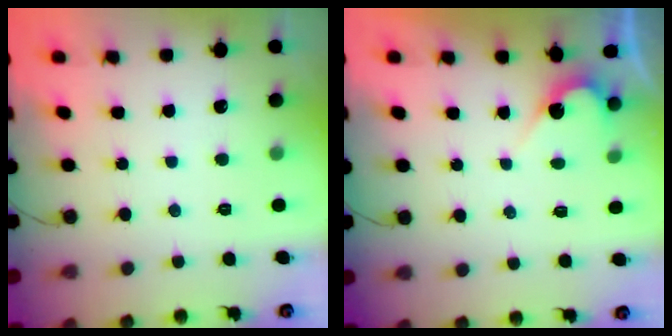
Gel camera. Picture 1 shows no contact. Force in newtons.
{"total": 2.8, "press": 2.8, "slide": 0.2}